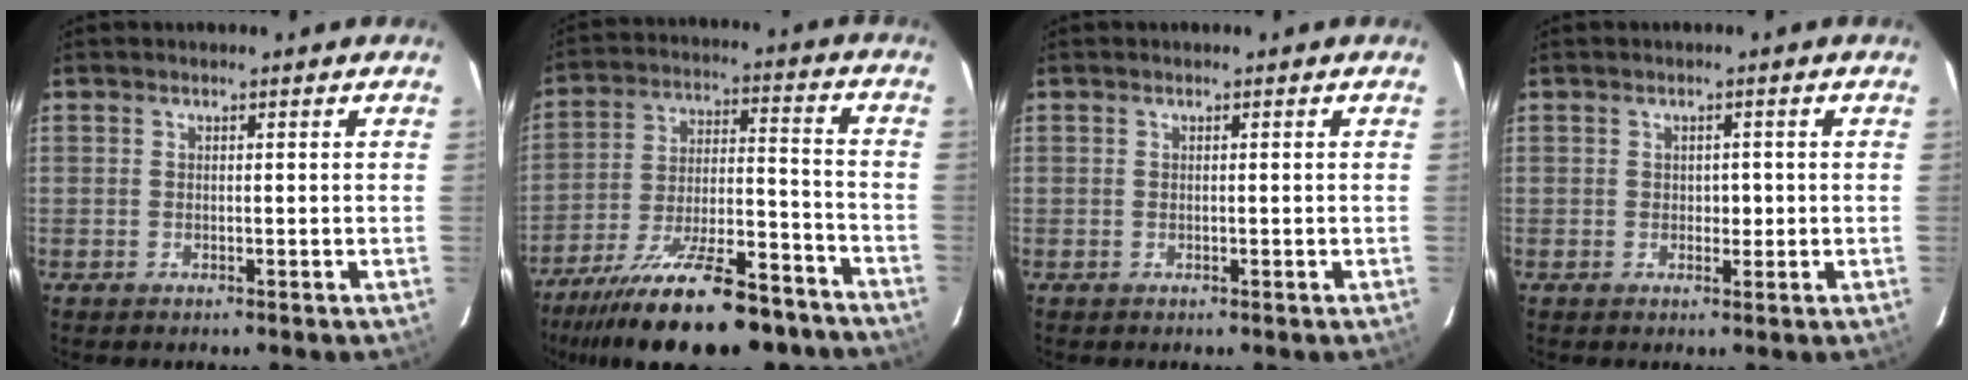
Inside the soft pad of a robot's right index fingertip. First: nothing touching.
{"total": 22.7, "force": [-17.4, 4.9, 13.7], "torque": [-0.203, -0.002, -0.286]}
{"total": 0.0}
{"total": 2.2, "force": [-0.2, 1.5, 1.6], "torque": [-0.031, 0.007, 0.003]}